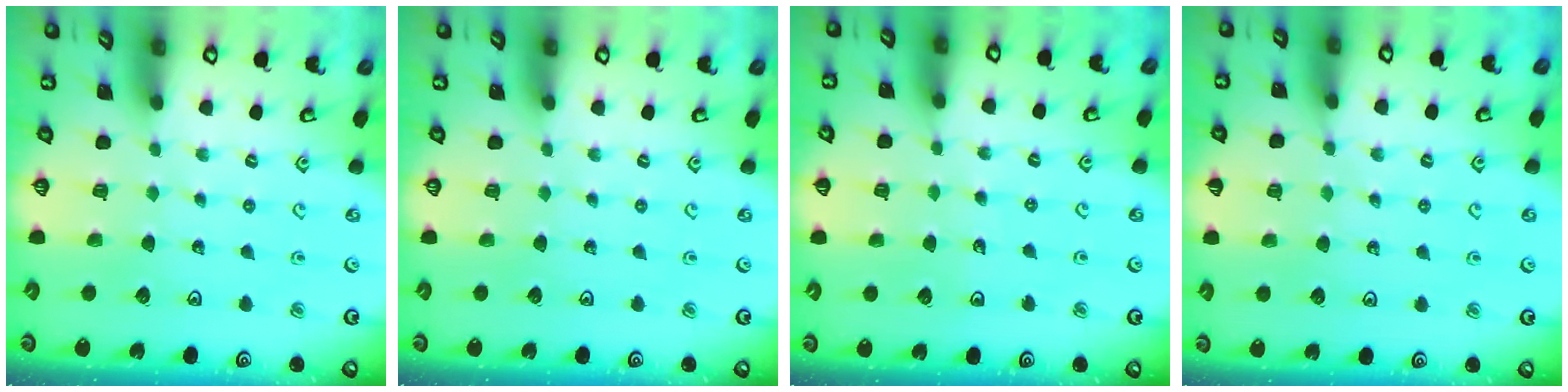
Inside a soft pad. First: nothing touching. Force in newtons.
{"total": 0.0}
{"total": 4.3, "press": 4.0, "slide": 1.4}
{"total": 5.3, "press": 5.2, "slide": 1.1}